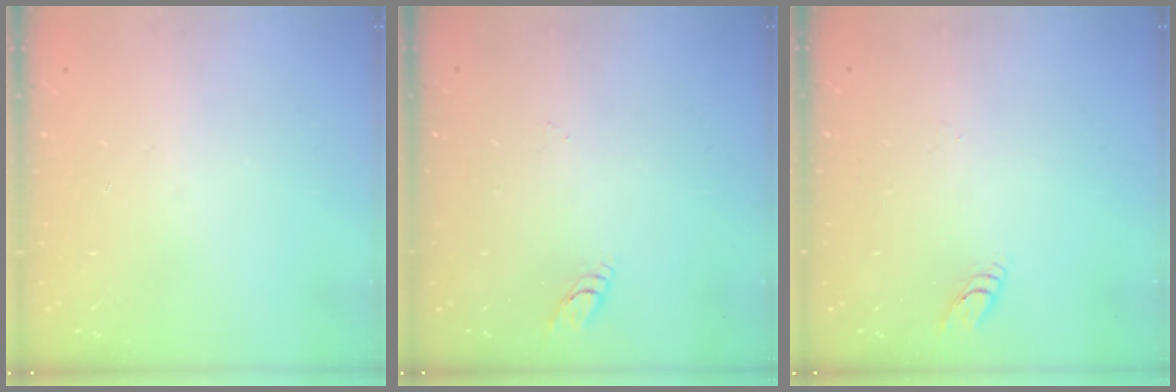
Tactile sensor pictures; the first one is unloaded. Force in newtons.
{"total": 2.8, "press": 2.8, "slide": 0.3}
{"total": 2.7, "press": 2.7, "slide": 0.3}